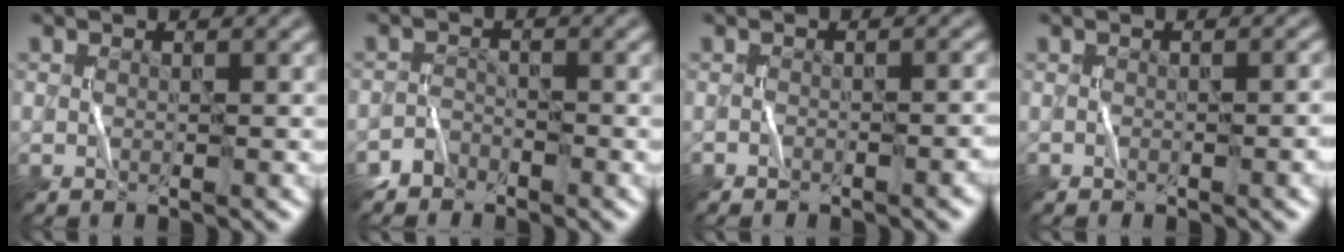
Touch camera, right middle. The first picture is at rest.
{"total": 1.5, "force": [-1.3, 0.5, -0.6], "torque": [0.009, 0.013, -0.028]}
{"total": 2.1, "force": [-1.7, 0.6, 1.2], "torque": [-0.007, 0.018, -0.020]}
{"total": 2.2, "force": [-1.0, 0.9, 1.7], "torque": [0.000, 0.019, -0.009]}